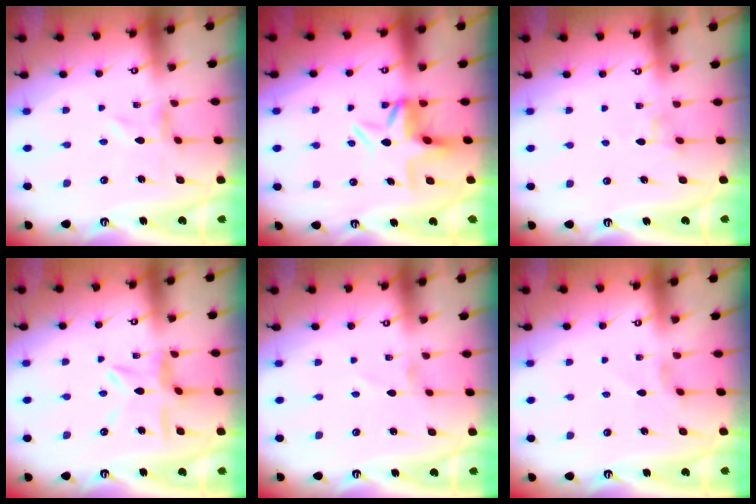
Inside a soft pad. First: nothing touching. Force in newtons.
{"total": 6.2, "press": 5.7, "slide": 2.4}
{"total": 1.9, "press": 1.9, "slide": 0.2}
{"total": 9.1, "press": 9.1, "slide": 0.9}
{"total": 0.0}
{"total": 0.9, "press": 0.8, "slide": 0.3}